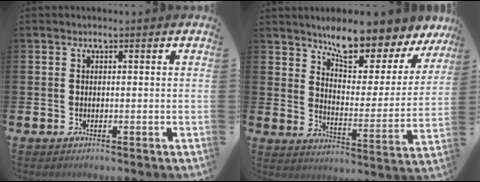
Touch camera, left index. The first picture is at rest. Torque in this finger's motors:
{"motor_torque": [1.17, -0.97, 1.05, 0.21]}